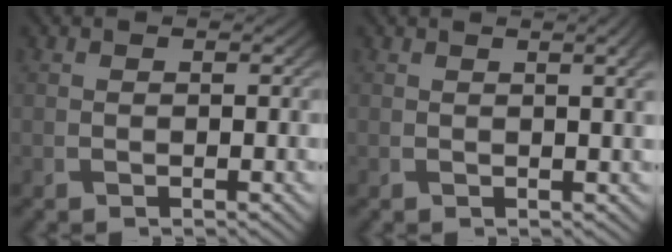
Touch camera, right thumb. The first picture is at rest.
{"total": 3.5, "force": [1.2, 0.8, 3.2], "torque": [-0.042, 0.006, 0.016]}